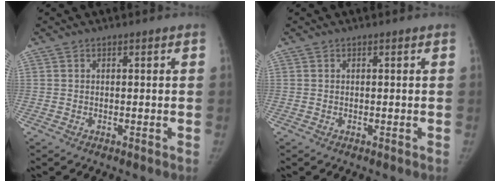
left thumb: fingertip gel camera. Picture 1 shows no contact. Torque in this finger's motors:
{"motor_torque": [0.00, 0.00, 0.05, -0.05, 0.00]}